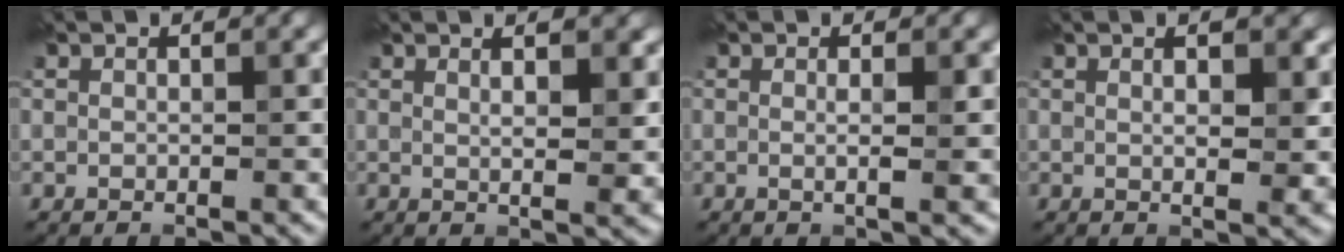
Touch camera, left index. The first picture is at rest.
{"total": 4.9, "force": [2.1, 1.9, 4.1], "torque": [-0.031, 0.013, 0.008]}
{"total": 2.2, "force": [0.0, 0.4, 2.1], "torque": [-0.034, -0.002, -0.003]}
{"total": 3.4, "force": [1.1, 1.0, 3.0], "torque": [-0.033, 0.005, 0.009]}